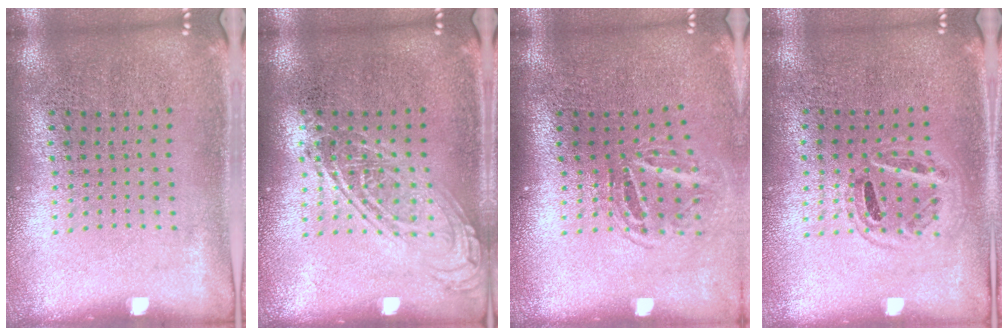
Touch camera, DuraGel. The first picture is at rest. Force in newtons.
{"total": 1.5, "press": 1.5, "slide": 0.1}
{"total": 1.7, "press": 1.2, "slide": 1.3}
{"total": 0.8, "press": 0.8, "slide": 0.2}